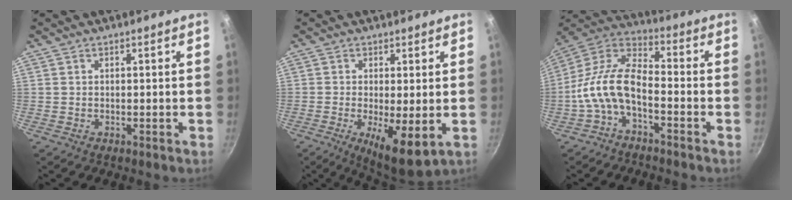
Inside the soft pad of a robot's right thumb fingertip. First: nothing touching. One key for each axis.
{"total": 9.1, "fx": -1.6, "fy": 2.6, "fz": 8.5, "tx": -0.134, "ty": -0.016, "tz": -0.016}
{"total": 12.1, "fx": -4.3, "fy": 6.1, "fz": 9.5, "tx": -0.184, "ty": 0.055, "tz": -0.101}